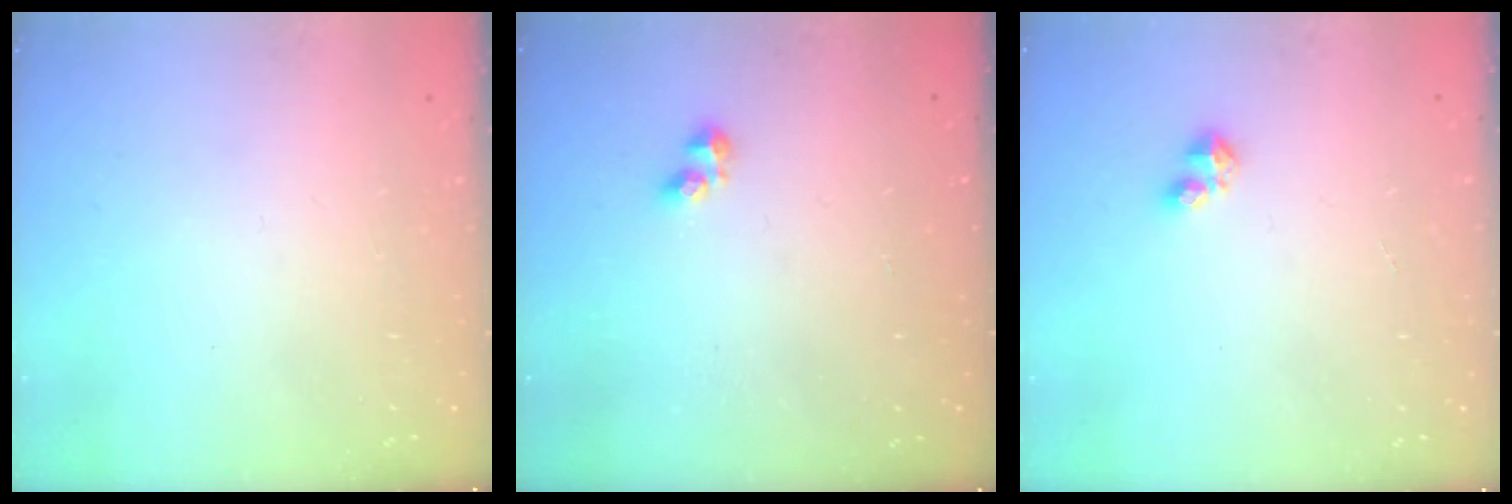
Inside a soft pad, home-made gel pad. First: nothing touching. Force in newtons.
{"total": 2.3, "press": 2.3, "slide": 0.5}
{"total": 3.3, "press": 3.3, "slide": 0.5}